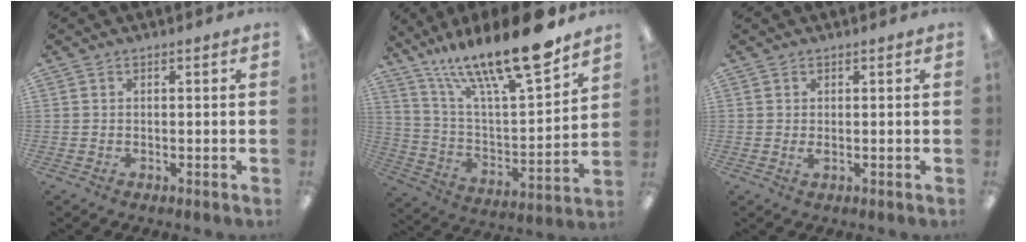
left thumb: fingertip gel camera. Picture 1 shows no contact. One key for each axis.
{"total": 22.4, "fx": 17.8, "fy": 4.4, "fz": 12.9, "tx": -0.219, "ty": -0.124, "tz": 0.294}
{"total": 1.4, "fx": 0.2, "fy": 0.3, "fz": 1.4, "tx": -0.019, "ty": -0.006, "tz": 0.001}